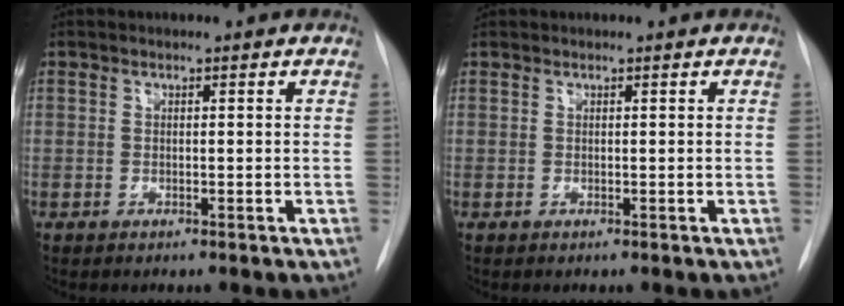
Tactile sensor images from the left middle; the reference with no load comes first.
{"total": 0.0}